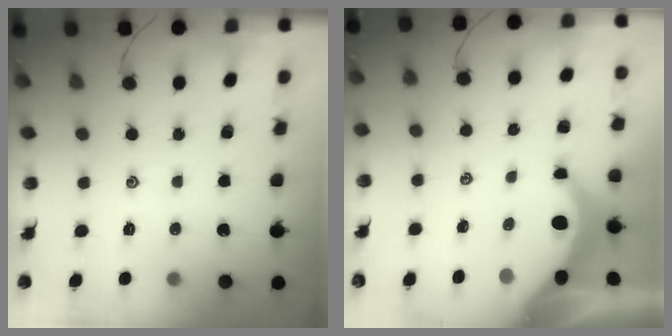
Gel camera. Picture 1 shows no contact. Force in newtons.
{"total": 5.4, "press": 5.4, "slide": 0.6}